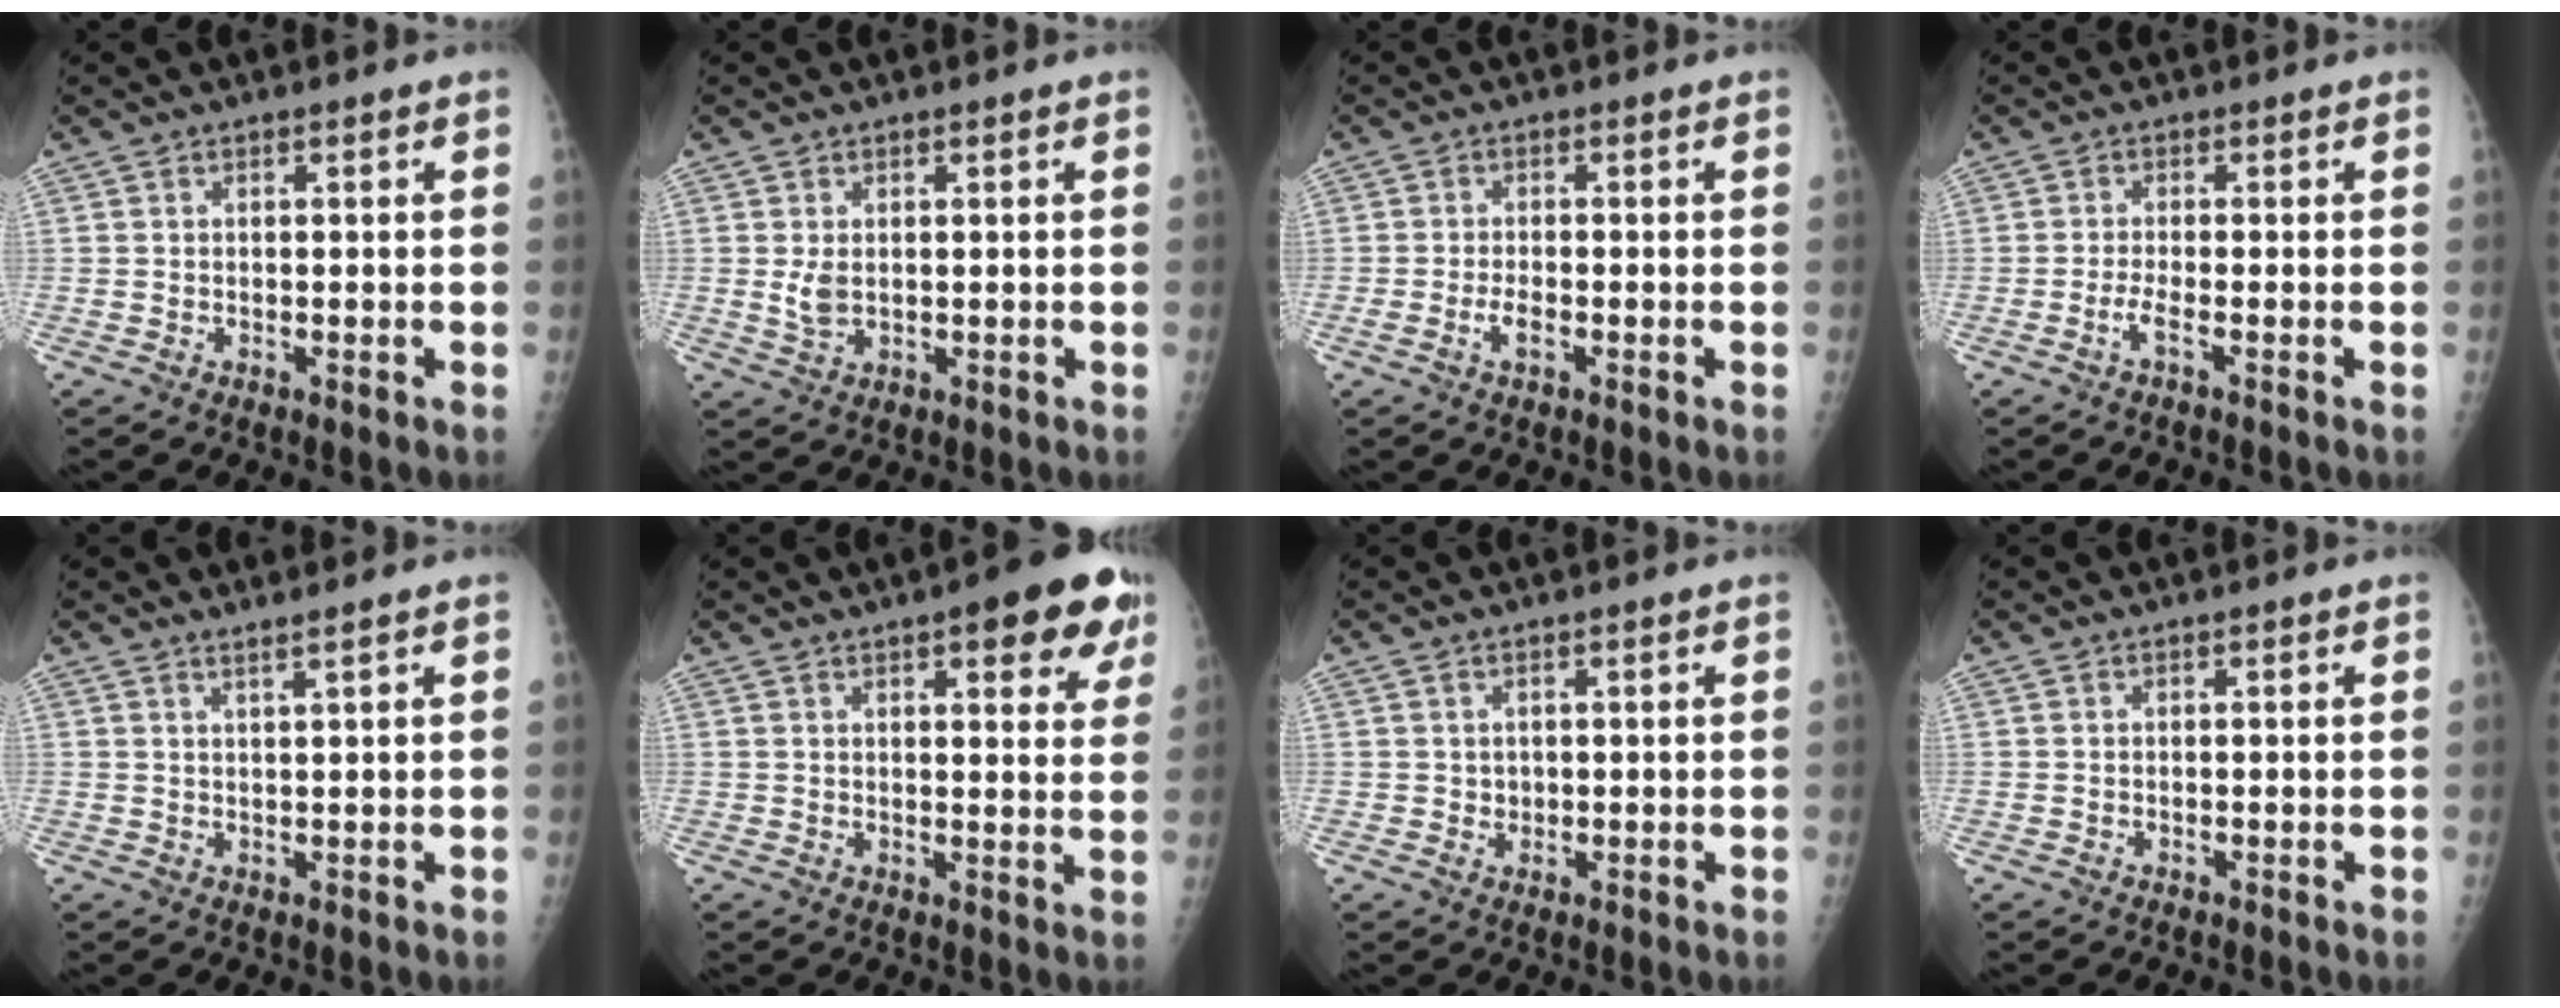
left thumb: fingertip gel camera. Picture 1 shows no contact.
{"total": 2.8, "force": [0.3, 1.8, 2.2], "torque": [-0.040, -0.008, 0.010]}
{"total": 2.3, "force": [-1.2, 1.0, 1.7], "torque": [-0.040, 0.007, -0.023]}
{"total": 1.8, "force": [-1.1, -0.1, 1.4], "torque": [-0.037, -0.001, -0.028]}
{"total": 1.6, "force": [1.3, -0.7, 0.6], "torque": [-0.014, -0.013, 0.027]}
{"total": 11.2, "force": [6.0, 3.9, 8.6], "torque": [-0.067, -0.018, 0.067]}
{"total": 0.9, "force": [0.2, 0.9, 0.1], "torque": [0.007, 0.000, 0.004]}
{"total": 0.0}